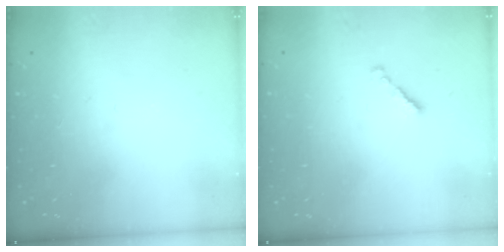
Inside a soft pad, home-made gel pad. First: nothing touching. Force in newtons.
{"total": 0.8, "press": 0.7, "slide": 0.4}